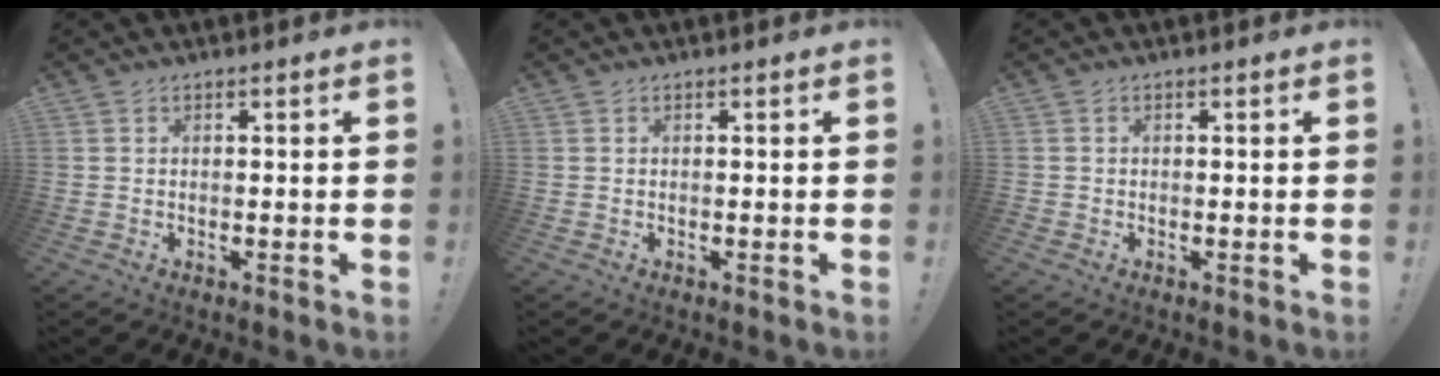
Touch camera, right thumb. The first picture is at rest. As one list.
[{"total": 0.0}, {"total": 0.7, "force": [-0.4, 0.5, 0.0], "torque": [-0.004, 0.004, -0.006]}]